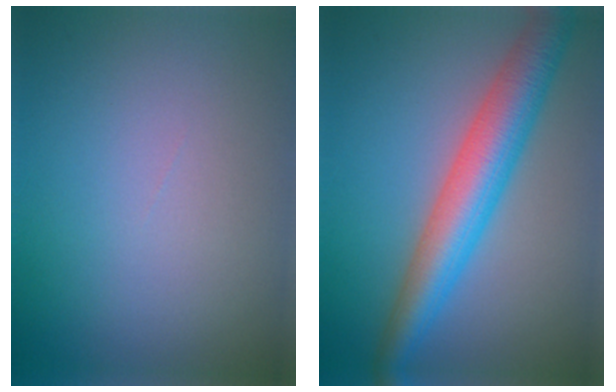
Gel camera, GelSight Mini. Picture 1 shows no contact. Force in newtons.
{"total": 6.7, "press": 6.7, "slide": 0.3}